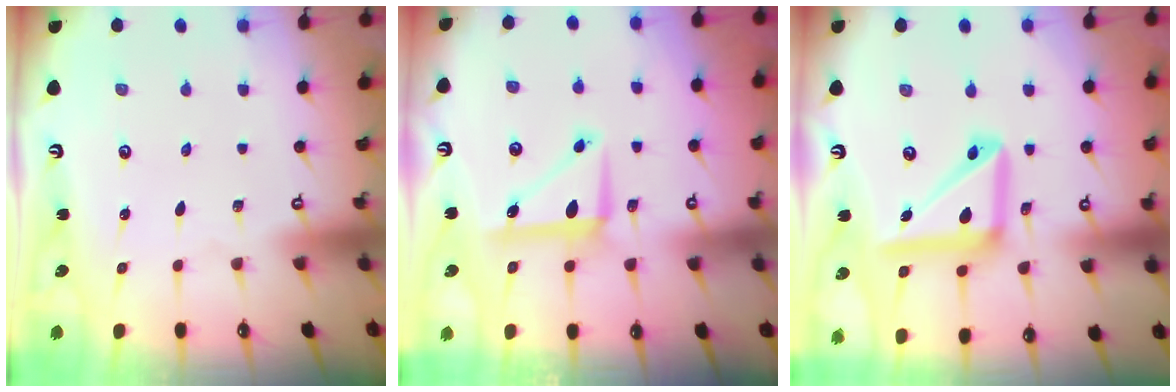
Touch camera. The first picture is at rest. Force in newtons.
{"total": 8.2, "press": 8.1, "slide": 1.3}
{"total": 17.3, "press": 17.2, "slide": 2.1}